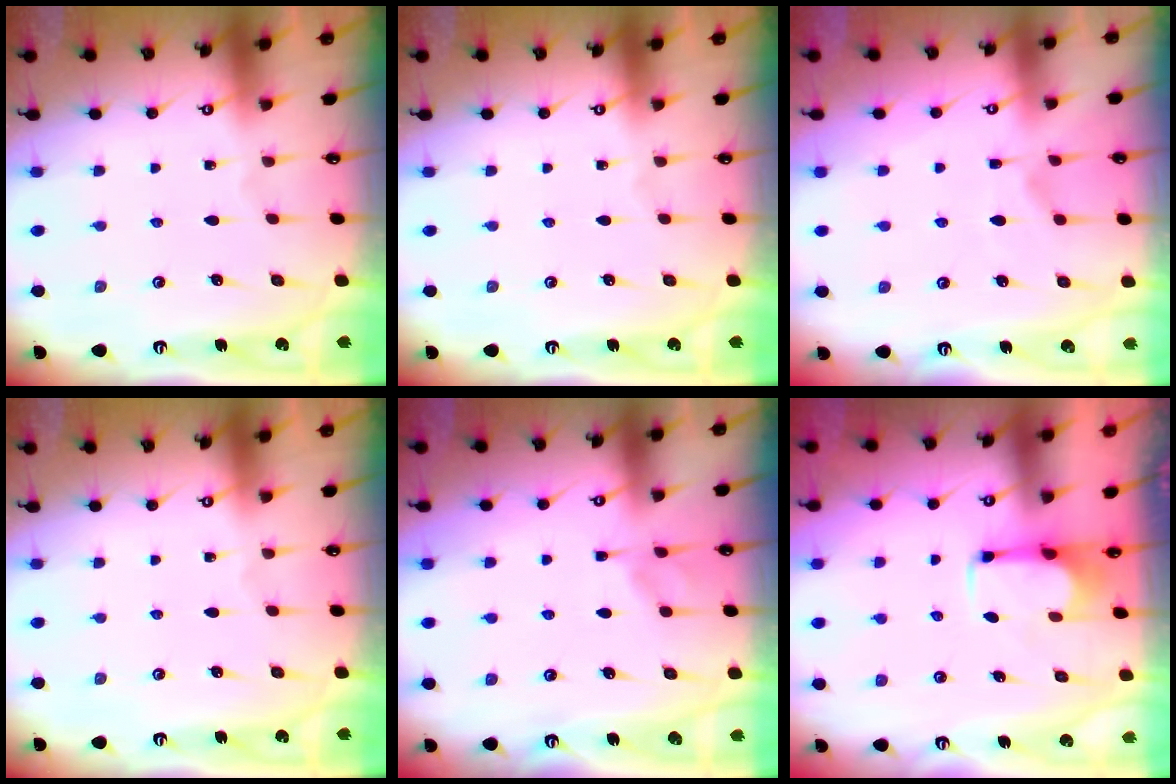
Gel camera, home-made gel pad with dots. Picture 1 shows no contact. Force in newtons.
{"total": 0.0}
{"total": 2.0, "press": 1.5, "slide": 1.3}
{"total": 0.0}
{"total": 3.7, "press": 3.7, "slide": 0.6}
{"total": 2.7, "press": 2.6, "slide": 0.9}